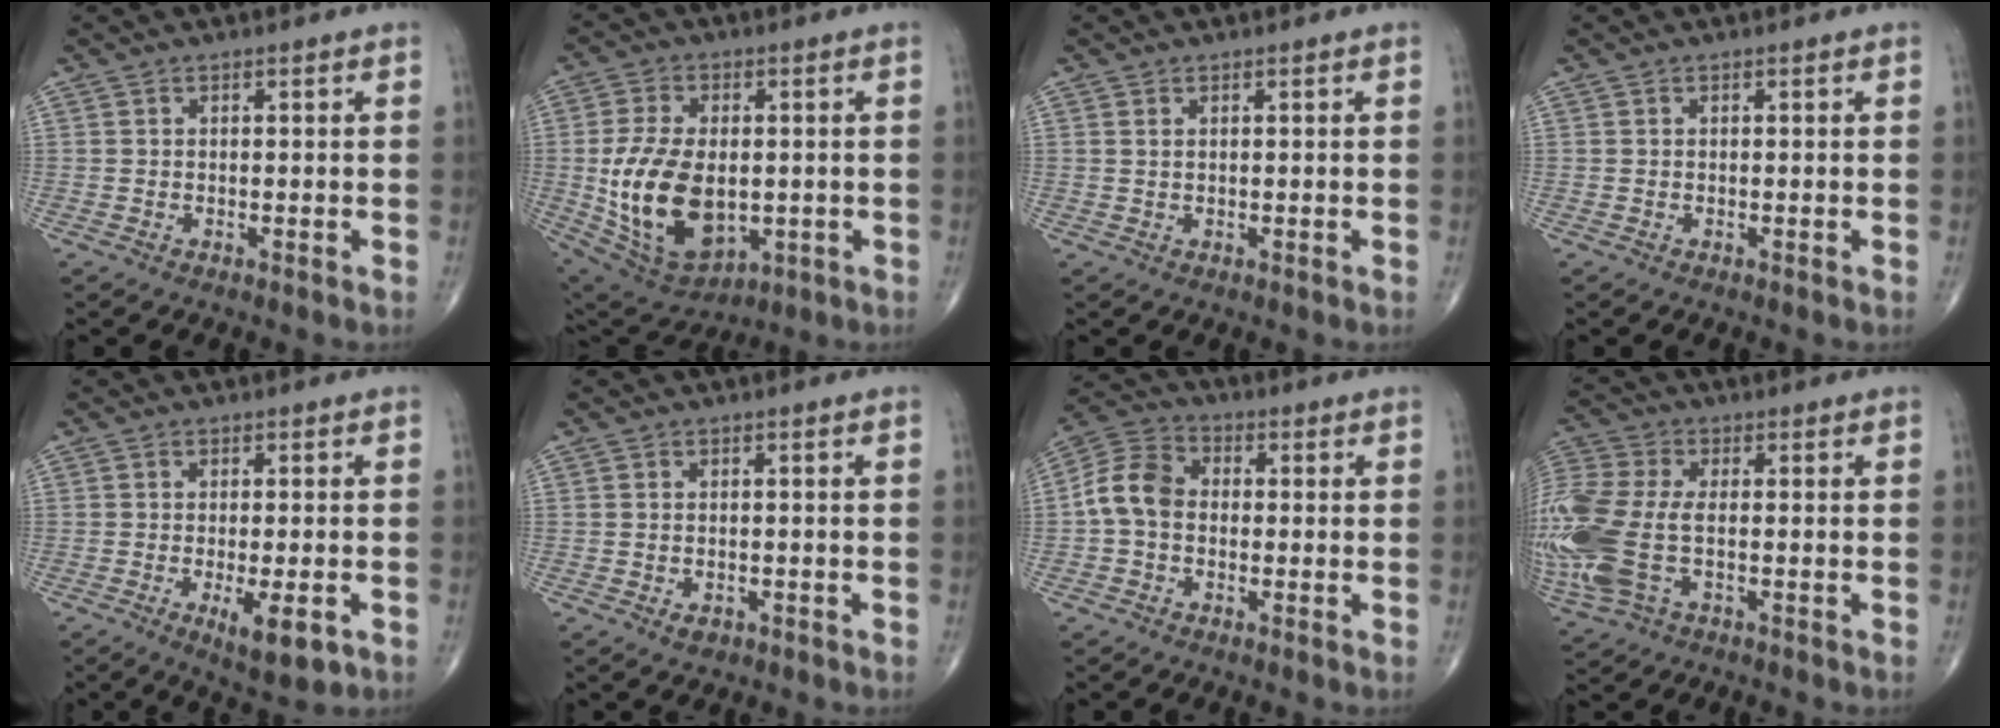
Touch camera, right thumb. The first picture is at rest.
{"total": 18.2, "force": [-1.7, 11.0, 14.5], "torque": [-0.257, -0.008, -0.005]}
{"total": 0.7, "force": [0.4, 0.4, 0.5], "torque": [-0.010, 0.002, 0.009]}
{"total": 0.0}
{"total": 7.4, "force": [-2.9, 2.3, 6.4], "torque": [-0.091, -0.011, -0.037]}
{"total": 1.9, "force": [-1.0, 1.2, 1.0], "torque": [-0.009, 0.004, -0.010]}
{"total": 8.3, "force": [-0.7, 6.3, 5.4], "torque": [-0.094, 0.026, -0.028]}
{"total": 19.9, "force": [-3.3, 11.0, 16.3], "torque": [-0.446, -0.001, -0.051]}